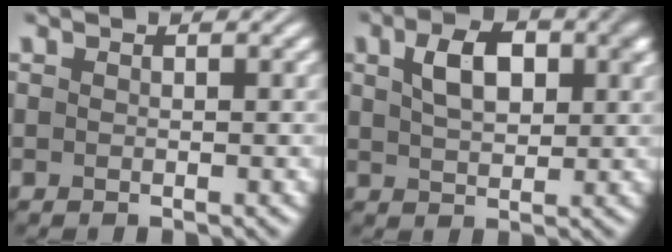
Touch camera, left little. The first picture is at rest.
{"total": 5.2, "force": [1.6, 2.9, 3.9], "torque": [-0.071, 0.008, 0.027]}